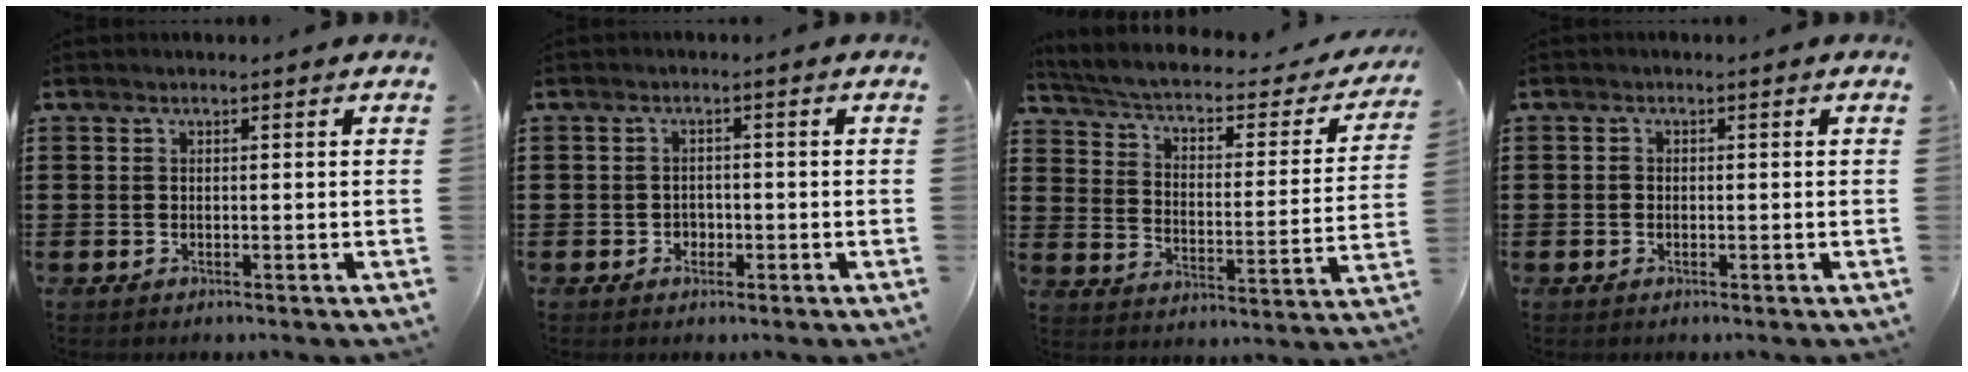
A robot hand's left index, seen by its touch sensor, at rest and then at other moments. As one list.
[{"total": 1.5, "force": [-0.7, 1.3, 0.3], "torque": [-0.011, 0.001, -0.019]}, {"total": 3.2, "force": [2.2, 0.8, 2.1], "torque": [-0.056, -0.026, 0.027]}, {"total": 0.8, "force": [-0.3, 0.7, 0.4], "torque": [-0.010, 0.001, -0.007]}]